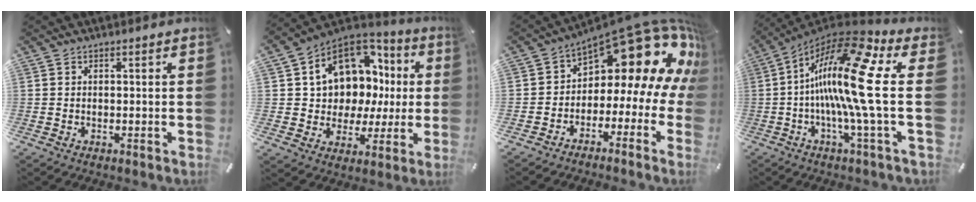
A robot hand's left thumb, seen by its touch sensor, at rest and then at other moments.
{"total": 12.9, "force": [5.0, 10.4, 5.9], "torque": [-0.105, -0.047, 0.102]}
{"total": 17.9, "force": [10.0, 8.8, 12.0], "torque": [-0.169, -0.083, 0.165]}
{"total": 21.2, "force": [0.9, 2.8, 21.0], "torque": [-0.427, -0.018, -0.003]}